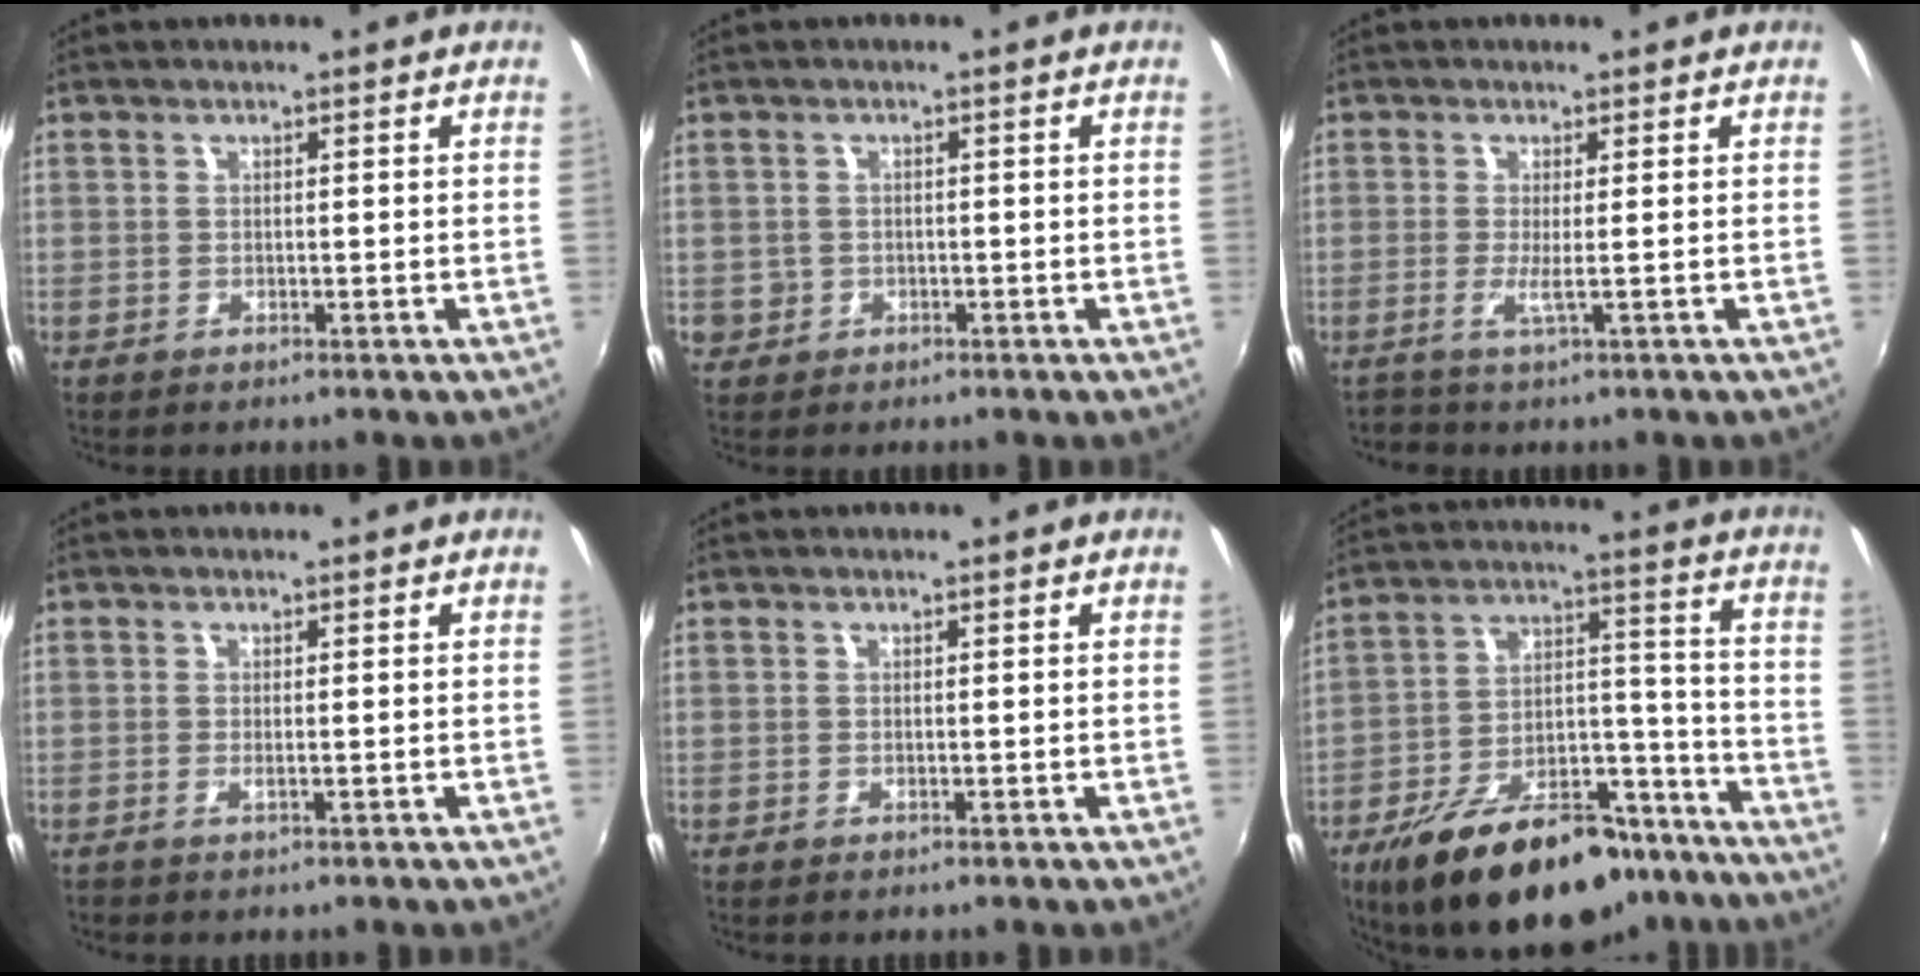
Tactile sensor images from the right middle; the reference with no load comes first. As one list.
[{"total": 3.7, "force": [-0.8, 3.5, 1.0], "torque": [-0.026, -0.001, -0.009]}, {"total": 1.5, "force": [-0.4, -0.6, 1.4], "torque": [-0.035, -0.001, -0.012]}, {"total": 0.8, "force": [-0.2, -0.5, 0.6], "torque": [-0.011, 0.002, -0.006]}, {"total": 0.0}, {"total": 24.4, "force": [-17.5, 10.5, 13.3], "torque": [-0.227, 0.017, -0.248]}]